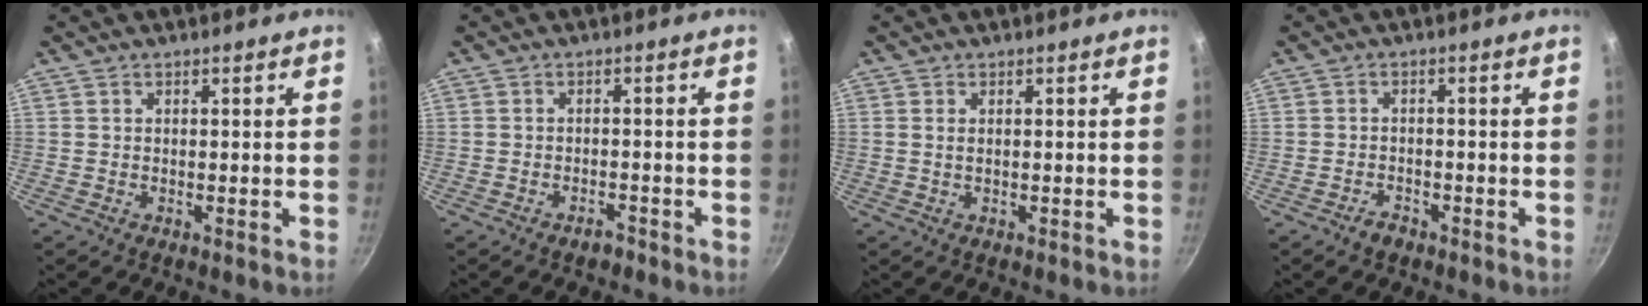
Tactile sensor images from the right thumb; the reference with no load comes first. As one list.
[{"total": 1.8, "force": [-1.5, 0.8, 0.6], "torque": [-0.001, 0.019, -0.016]}, {"total": 1.0, "force": [0.2, 0.5, 0.9], "torque": [-0.017, 0.001, 0.003]}, {"total": 2.0, "force": [-1.6, 1.1, 0.7], "torque": [-0.006, 0.019, -0.024]}]